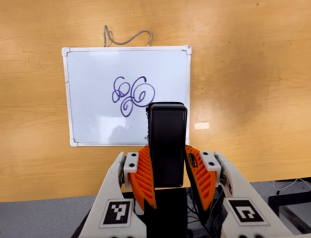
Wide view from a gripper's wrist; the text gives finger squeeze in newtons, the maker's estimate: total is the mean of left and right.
{"total": 4.2, "left": 2.8, "right": 5.6}